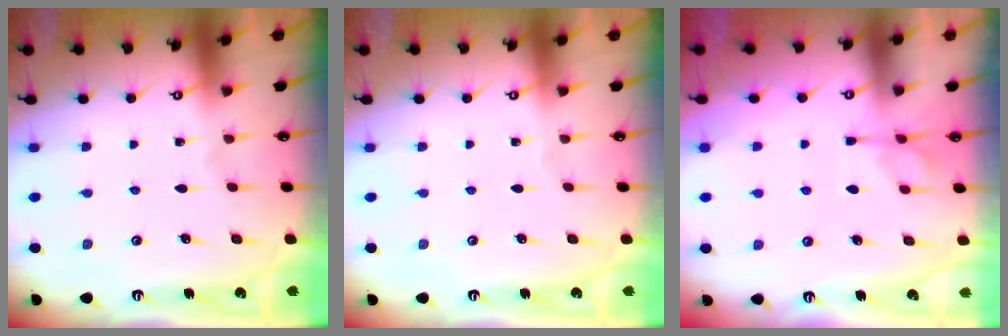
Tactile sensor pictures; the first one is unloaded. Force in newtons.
{"total": 0.0}
{"total": 2.9, "press": 2.6, "slide": 1.4}